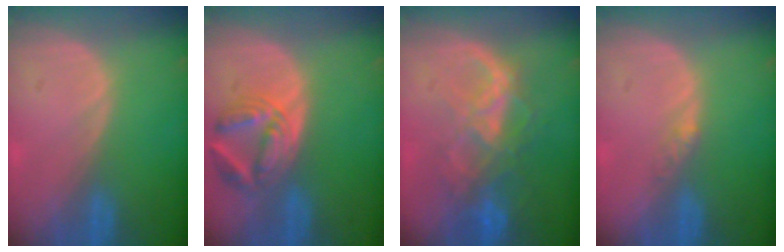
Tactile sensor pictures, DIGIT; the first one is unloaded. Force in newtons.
{"total": 6.5, "press": 6.4, "slide": 1.3}
{"total": 8.9, "press": 7.5, "slide": 4.7}
{"total": 1.6, "press": 1.3, "slide": 0.9}